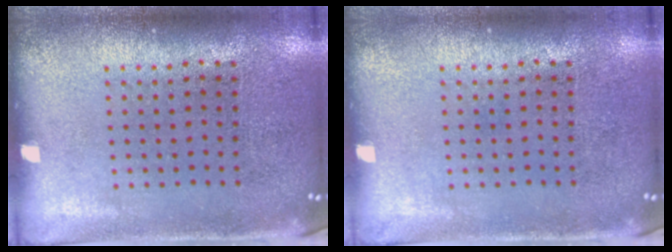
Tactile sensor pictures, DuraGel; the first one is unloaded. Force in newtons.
{"total": 0.0}